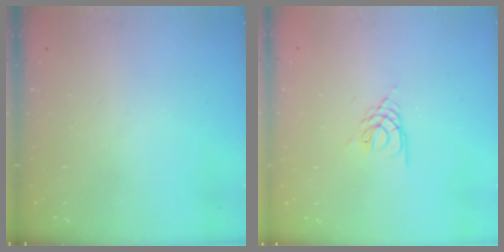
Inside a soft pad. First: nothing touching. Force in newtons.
{"total": 3.4, "press": 3.4, "slide": 0.6}